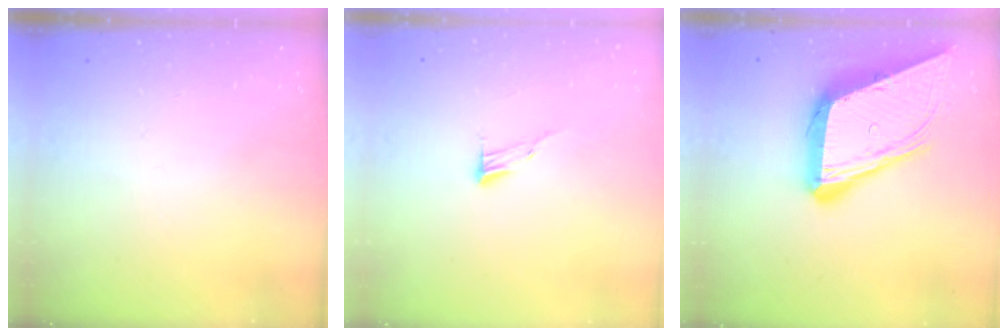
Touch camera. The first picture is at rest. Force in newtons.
{"total": 6.1, "press": 6.1, "slide": 0.5}
{"total": 17.7, "press": 17.2, "slide": 4.0}